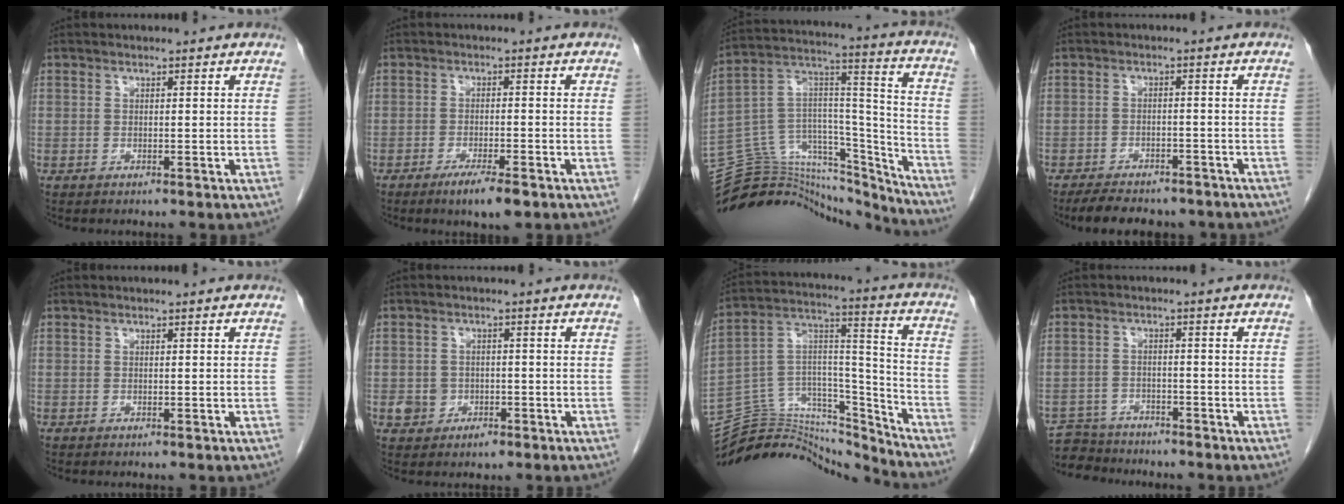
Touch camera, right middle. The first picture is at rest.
{"total": 5.2, "force": [-3.3, 0.6, 3.9], "torque": [-0.070, -0.011, -0.051]}
{"total": 26.2, "force": [-24.8, 6.6, 5.4], "torque": [-0.107, 0.050, -0.381]}
{"total": 10.8, "force": [-9.1, 3.9, 4.4], "torque": [-0.069, 0.001, -0.118]}
{"total": 0.0}
{"total": 3.2, "force": [-1.1, 2.8, 1.1], "torque": [-0.011, 0.008, -0.009]}
{"total": 20.9, "force": [-20.2, 4.6, 2.9], "torque": [-0.057, 0.065, -0.323]}
{"total": 6.0, "force": [-5.7, 1.8, -0.2], "torque": [0.009, -0.002, -0.098]}